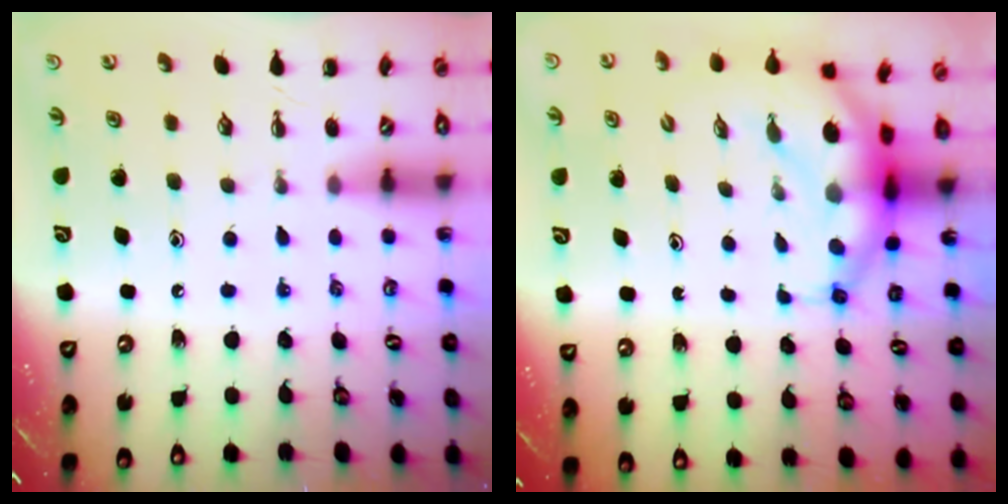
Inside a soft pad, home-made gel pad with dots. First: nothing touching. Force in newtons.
{"total": 6.8, "press": 6.6, "slide": 1.6}